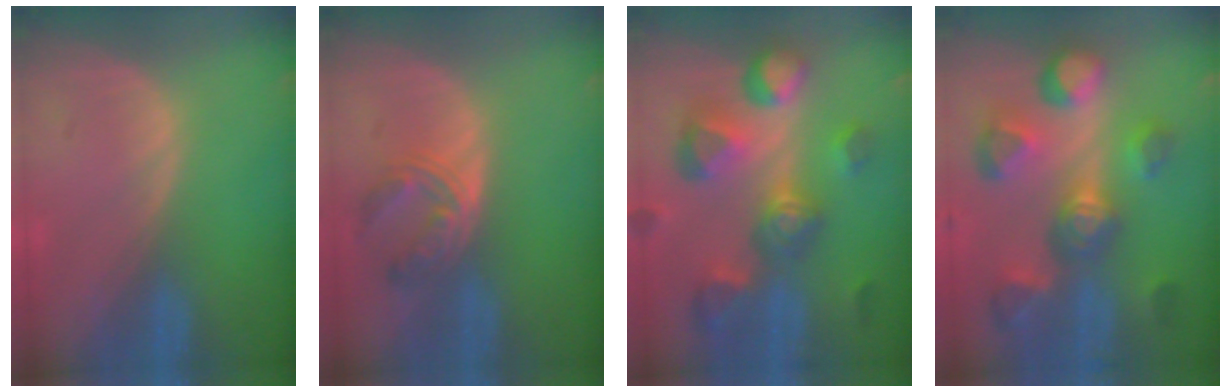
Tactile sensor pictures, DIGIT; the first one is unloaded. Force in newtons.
{"total": 5.4, "press": 5.1, "slide": 1.8}
{"total": 11.2, "press": 10.0, "slide": 5.0}
{"total": 10.9, "press": 9.9, "slide": 4.5}